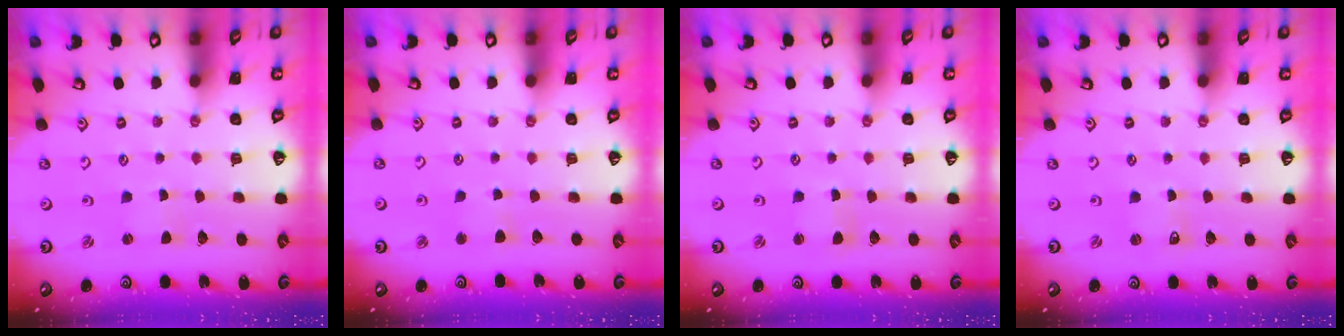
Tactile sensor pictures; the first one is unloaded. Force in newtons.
{"total": 2.4, "press": 2.4, "slide": 0.5}
{"total": 1.0, "press": 1.0, "slide": 0.2}
{"total": 1.5, "press": 1.5, "slide": 0.1}